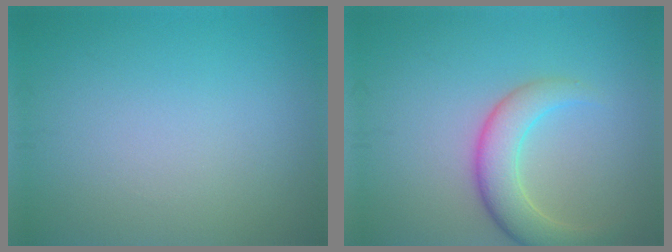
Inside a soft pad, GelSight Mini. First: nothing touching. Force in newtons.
{"total": 4.6, "press": 4.6, "slide": 0.4}